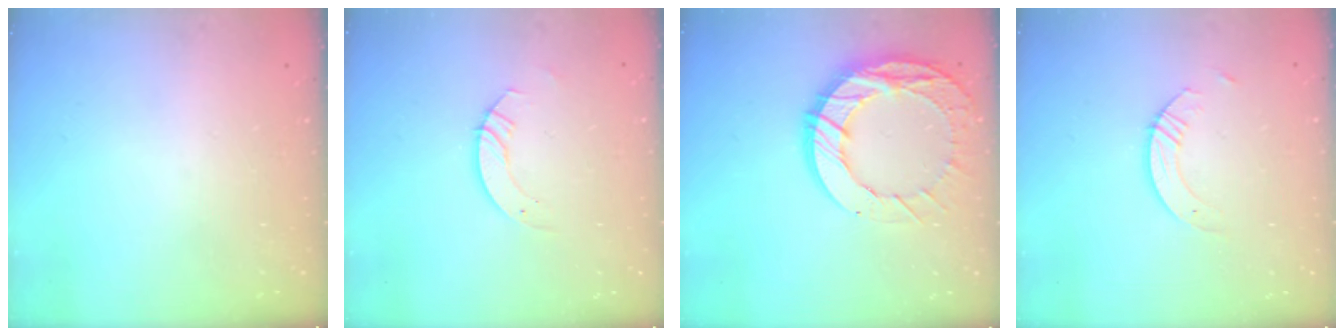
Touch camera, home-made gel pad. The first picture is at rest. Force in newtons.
{"total": 3.5, "press": 3.5, "slide": 0.4}
{"total": 16.4, "press": 16.4, "slide": 1.3}
{"total": 4.3, "press": 4.2, "slide": 0.3}